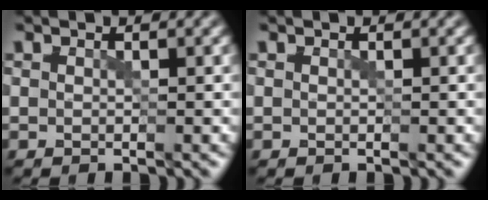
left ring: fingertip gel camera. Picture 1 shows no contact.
{"total": 0.0}